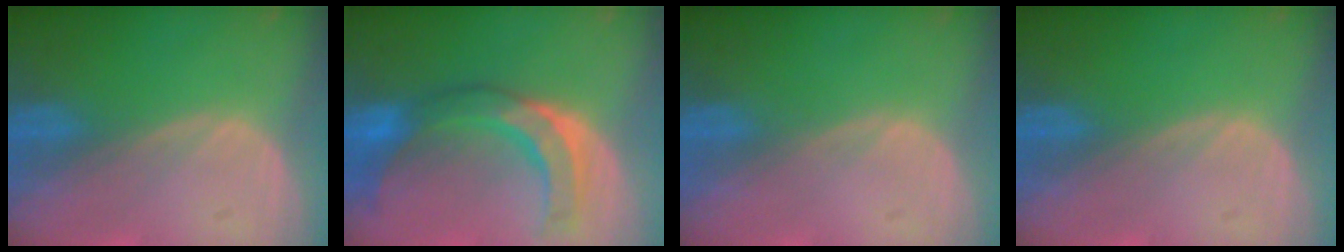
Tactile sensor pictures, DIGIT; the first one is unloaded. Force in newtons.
{"total": 8.4, "press": 8.3, "slide": 1.2}
{"total": 0.0}
{"total": 0.0}